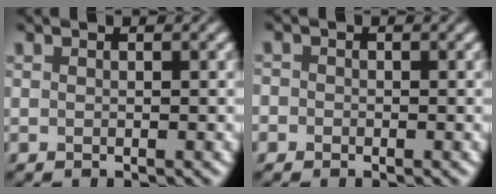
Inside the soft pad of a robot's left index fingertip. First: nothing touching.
{"total": 1.2, "force": [-0.1, 1.2, 0.3], "torque": [0.008, 0.000, -0.014]}